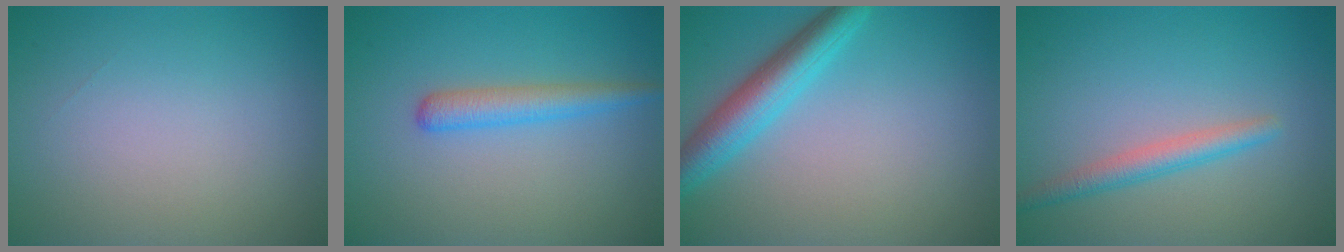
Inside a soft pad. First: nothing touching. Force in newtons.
{"total": 2.5, "press": 2.5, "slide": 0.1}
{"total": 4.5, "press": 4.5, "slide": 0.1}
{"total": 2.4, "press": 2.4, "slide": 0.1}